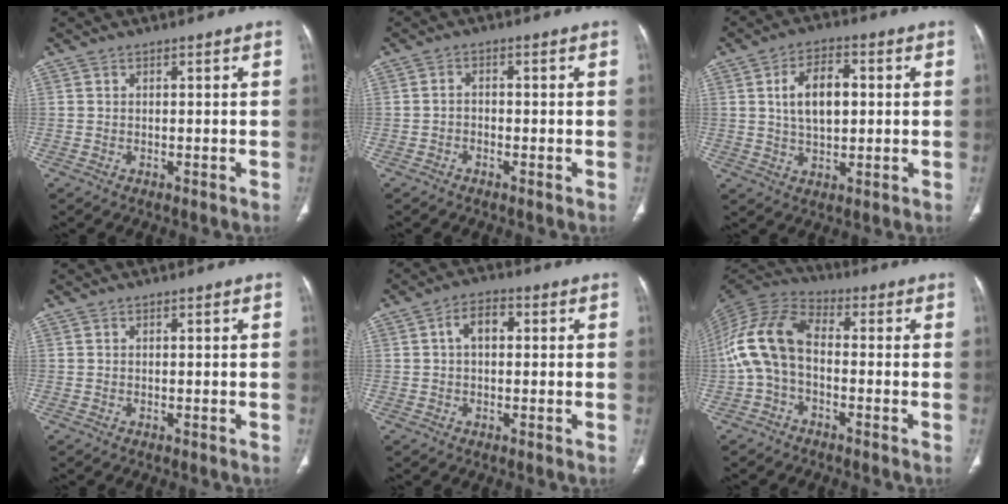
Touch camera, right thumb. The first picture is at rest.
{"total": 1.4, "force": [-0.7, 1.0, 0.7], "torque": [-0.008, 0.008, -0.015]}
{"total": 9.0, "force": [1.4, 5.2, 7.3], "torque": [-0.111, 0.007, 0.023]}
{"total": 0.0}
{"total": 4.8, "force": [0.7, 3.0, 3.6], "torque": [-0.054, 0.018, 0.004]}
{"total": 12.1, "force": [-1.5, 7.3, 9.5], "torque": [-0.195, 0.035, -0.040]}